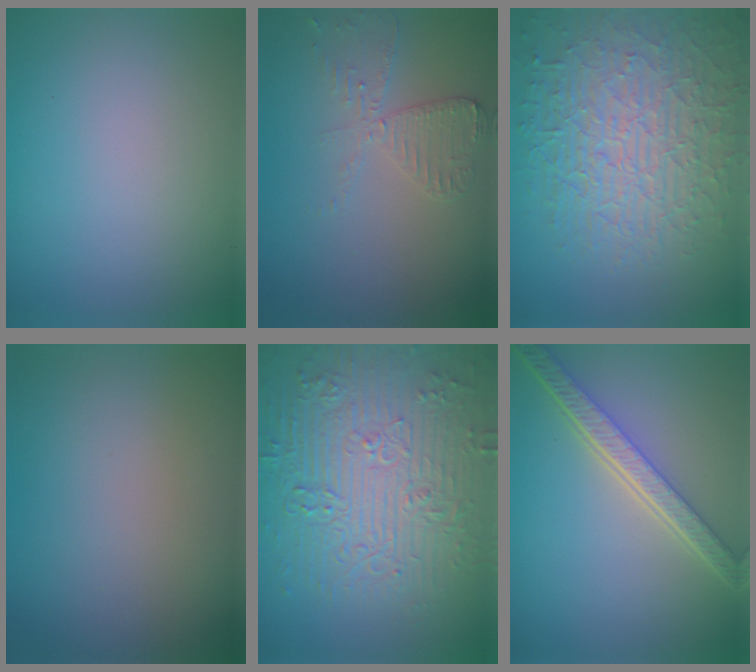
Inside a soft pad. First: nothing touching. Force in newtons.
{"total": 2.9, "press": 2.8, "slide": 0.6}
{"total": 8.8, "press": 6.2, "slide": 6.3}
{"total": 0.0}
{"total": 9.2, "press": 6.8, "slide": 6.2}
{"total": 5.3, "press": 4.1, "slide": 3.4}